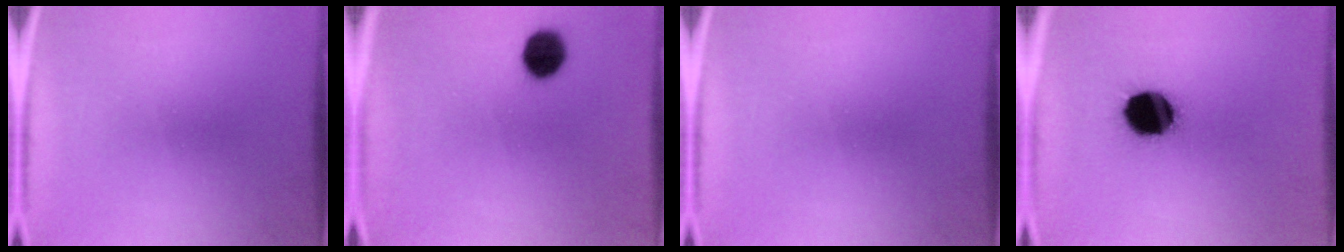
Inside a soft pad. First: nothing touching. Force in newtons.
{"total": 7.2}
{"total": 0.0}
{"total": 14.7}